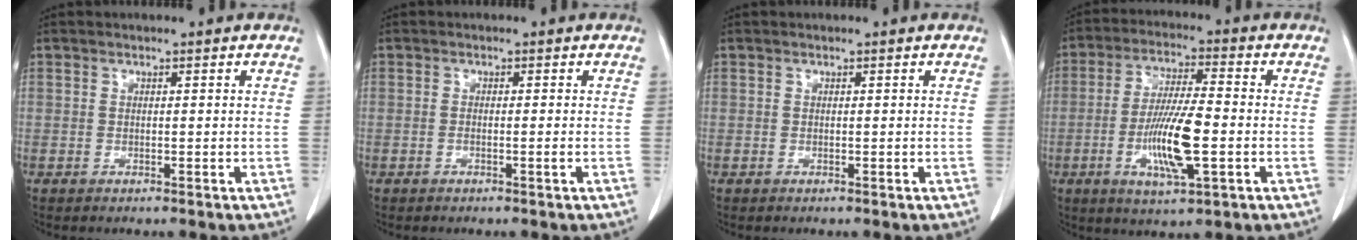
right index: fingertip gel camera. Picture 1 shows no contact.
{"total": 0.8, "force": [-0.3, -0.1, 0.8], "torque": [-0.014, -0.001, -0.004]}
{"total": 0.0}
{"total": 11.2, "force": [-2.7, 1.7, 10.8], "torque": [-0.207, -0.010, -0.049]}